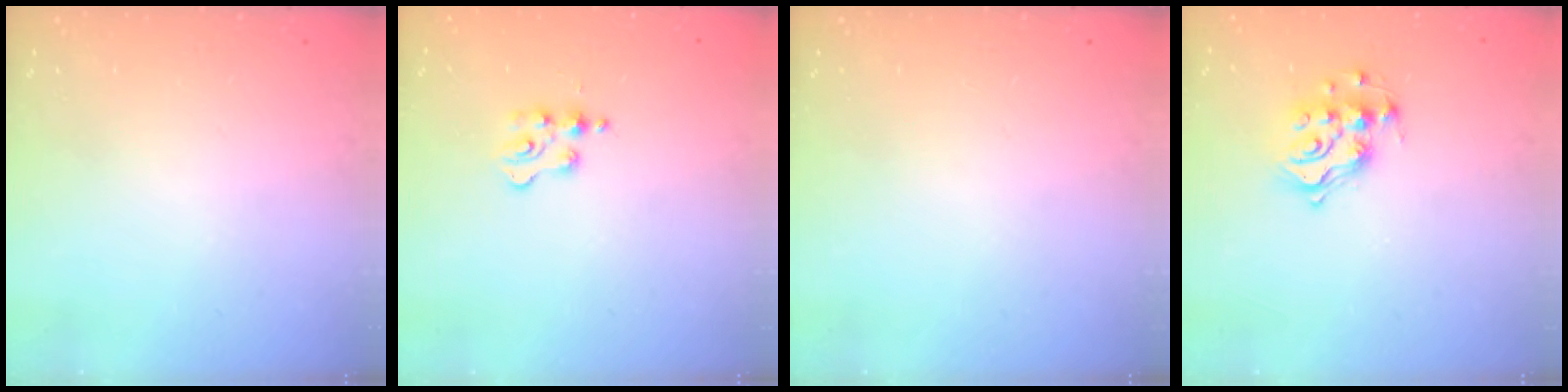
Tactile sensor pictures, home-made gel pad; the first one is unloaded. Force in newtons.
{"total": 2.1, "press": 2.1, "slide": 0.4}
{"total": 0.0}
{"total": 11.0, "press": 11.0, "slide": 0.4}